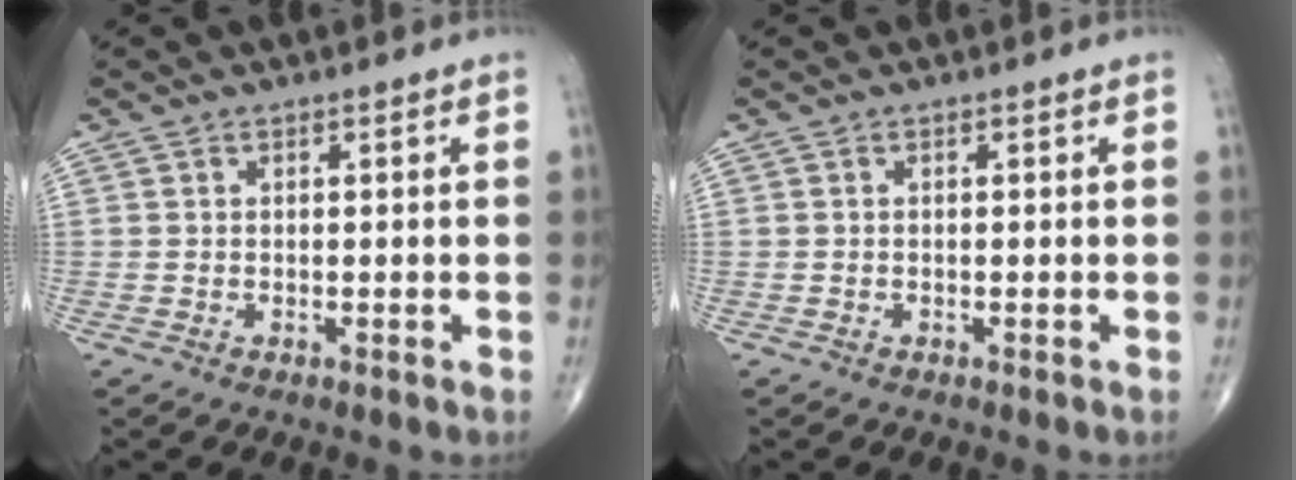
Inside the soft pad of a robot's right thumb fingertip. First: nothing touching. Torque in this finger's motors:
{"motor_torque": [-0.08, 0.08, 0.00, 0.00, 0.00]}